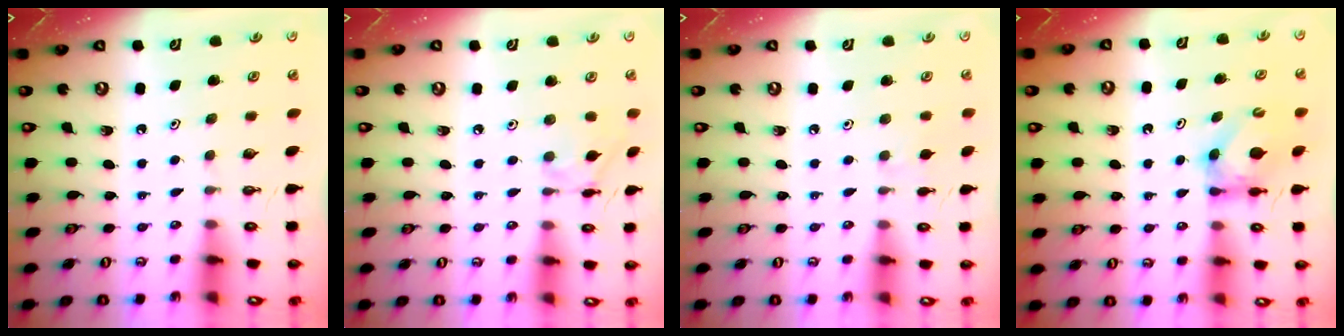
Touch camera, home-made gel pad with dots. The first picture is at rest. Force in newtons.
{"total": 5.9, "press": 5.9, "slide": 0.5}
{"total": 4.5, "press": 4.4, "slide": 0.8}
{"total": 6.2, "press": 6.2, "slide": 0.4}